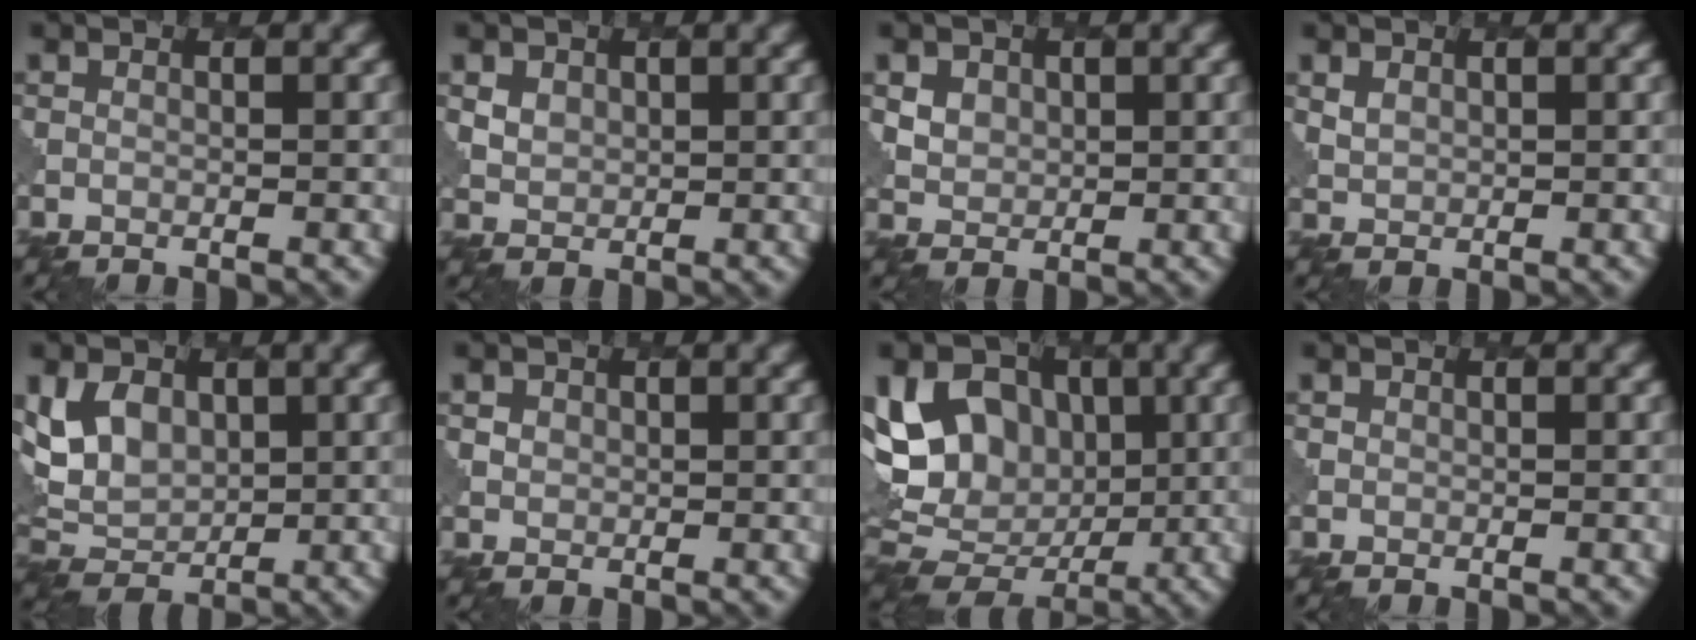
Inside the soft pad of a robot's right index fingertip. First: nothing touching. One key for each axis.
{"total": 2.1, "fx": 1.3, "fy": 1.6, "fz": 0.5, "tx": -0.012, "ty": 0.001, "tz": 0.021}
{"total": 4.3, "fx": 2.3, "fy": 3.2, "fz": 1.6, "tx": -0.040, "ty": 0.010, "tz": 0.036}
{"total": 1.4, "fx": 1.0, "fy": 0.9, "fz": 0.2, "tx": -0.008, "ty": 0.000, "tz": 0.020}
{"total": 5.3, "fx": 1.5, "fy": 4.0, "fz": 3.2, "tx": -0.072, "ty": -0.004, "tz": 0.023}
{"total": 1.2, "fx": 0.8, "fy": 0.9, "fz": -0.2, "tx": 0.002, "ty": -0.001, "tz": 0.011}
{"total": 12.6, "fx": 2.7, "fy": 9.7, "fz": 7.6, "tx": -0.128, "ty": 0.025, "tz": 0.040}
{"total": 0.9, "fx": 0.4, "fy": 0.8, "fz": 0.1, "tx": 0.002, "ty": -0.002, "tz": 0.007}